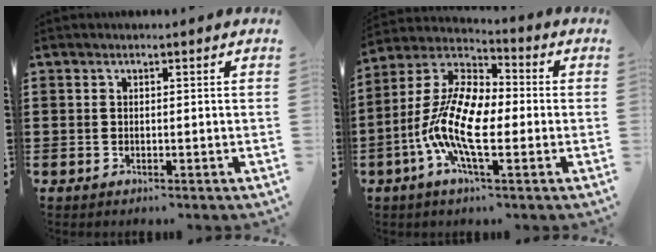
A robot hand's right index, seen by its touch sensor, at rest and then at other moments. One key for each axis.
{"total": 12.8, "fx": -3.3, "fy": 5.1, "fz": 11.3, "tx": -0.274, "ty": -0.015, "tz": -0.072}